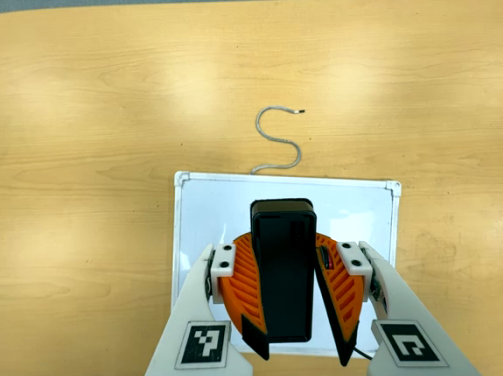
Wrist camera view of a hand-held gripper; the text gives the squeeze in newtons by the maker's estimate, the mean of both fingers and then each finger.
{"total": 12.3, "left": 11.6, "right": 13.1}